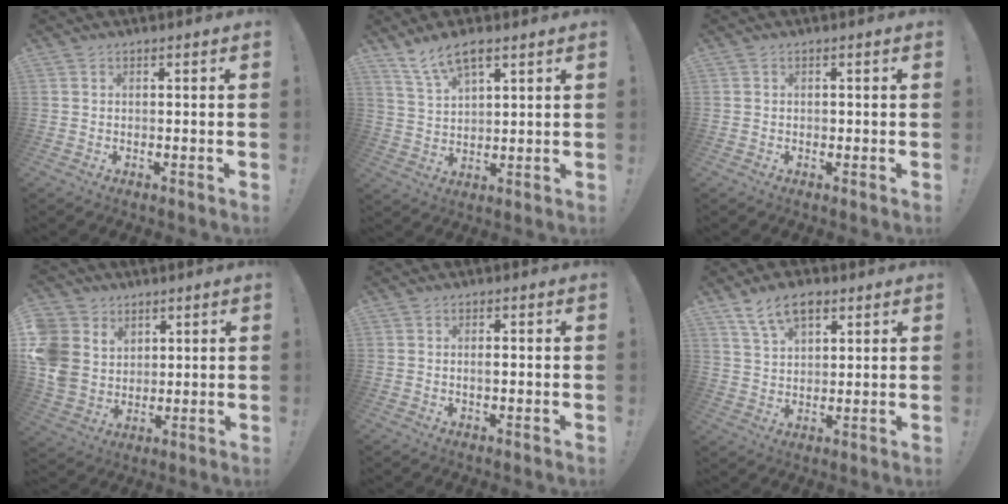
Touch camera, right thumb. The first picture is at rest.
{"total": 7.9, "force": [5.5, 2.8, 4.8], "torque": [-0.088, -0.021, 0.103]}
{"total": 0.7, "force": [-0.3, 0.6, 0.1], "torque": [-0.002, 0.002, -0.005]}
{"total": 11.3, "force": [3.2, 9.9, 4.3], "torque": [-0.107, -0.019, 0.070]}
{"total": 1.5, "force": [-0.3, 0.4, 1.4], "torque": [-0.019, 0.000, -0.009]}
{"total": 9.6, "force": [5.6, 5.3, 5.7], "torque": [-0.093, -0.013, 0.105]}